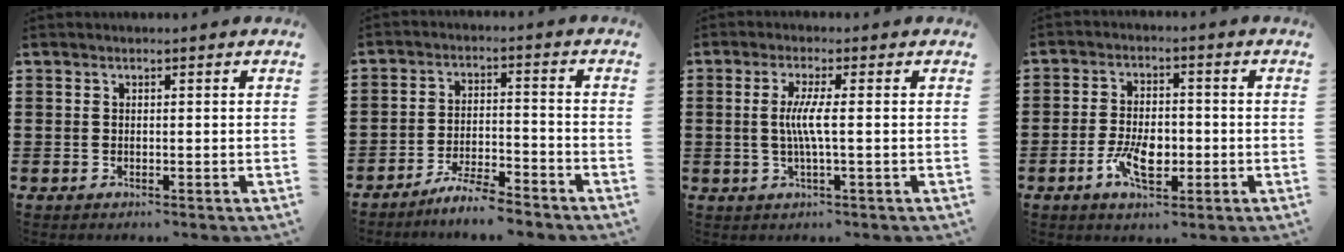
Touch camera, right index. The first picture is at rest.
{"total": 5.7, "force": [-5.4, 0.0, 2.0], "torque": [-0.048, -0.005, -0.106]}
{"total": 4.4, "force": [-0.2, 0.0, 4.4], "torque": [-0.089, -0.010, -0.008]}
{"total": 6.6, "force": [-2.1, 3.4, 5.3], "torque": [-0.107, 0.004, -0.037]}